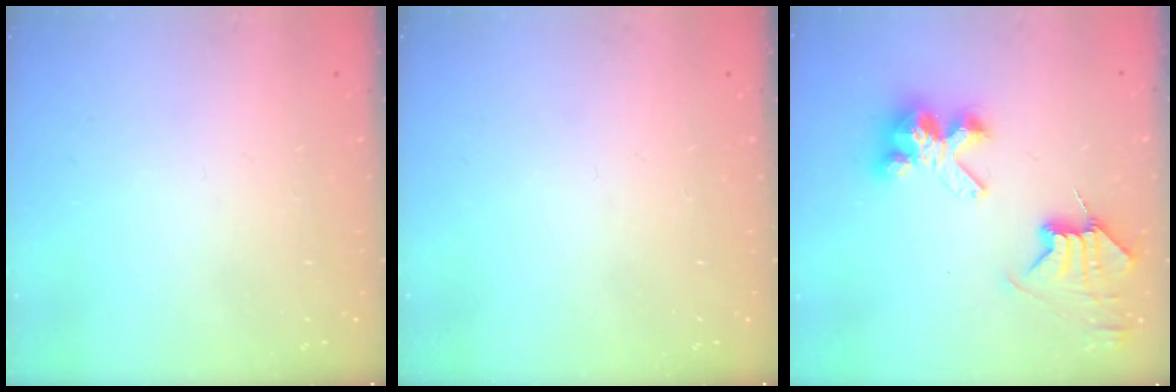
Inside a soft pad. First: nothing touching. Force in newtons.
{"total": 0.0}
{"total": 8.6, "press": 8.5, "slide": 1.1}